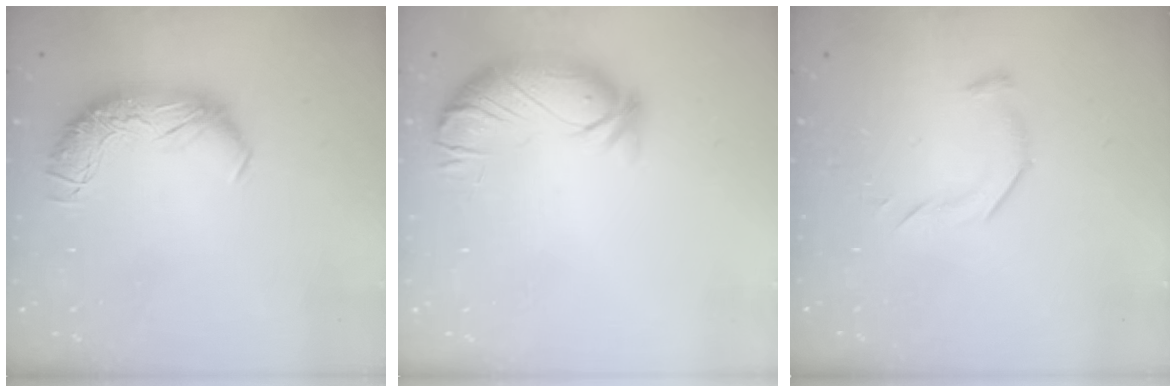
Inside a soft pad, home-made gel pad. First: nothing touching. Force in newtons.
{"total": 3.8, "press": 3.2, "slide": 2.0}
{"total": 7.1, "press": 7.0, "slide": 0.8}